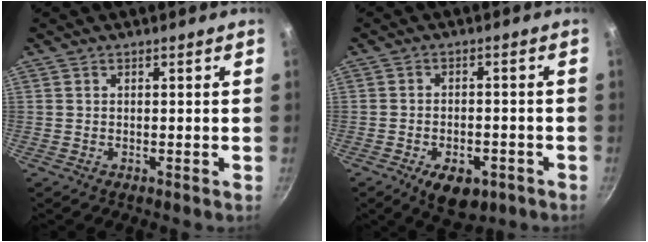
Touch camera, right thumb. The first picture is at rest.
{"total": 8.4, "force": [-4.1, 4.6, 5.7], "torque": [-0.064, 0.014, -0.051]}